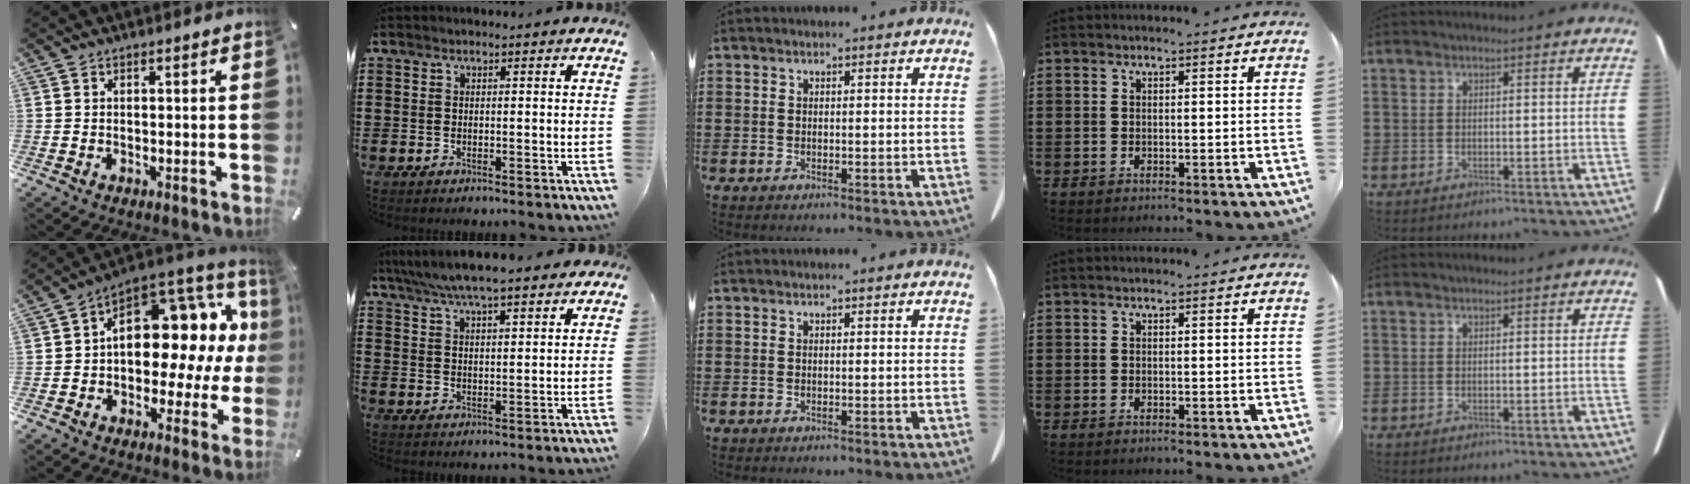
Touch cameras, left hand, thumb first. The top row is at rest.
{"thumb": {"total": 15.9, "force": [4.5, 10.9, 10.7], "torque": [-0.120, -0.057, 0.074]}, "index": {"total": 5.9, "force": [5.4, 0.6, 2.4], "torque": [-0.066, -0.016, 0.095]}}